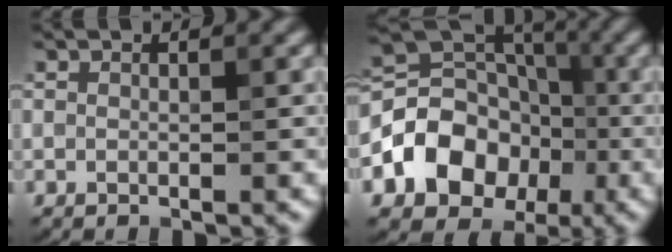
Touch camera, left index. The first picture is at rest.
{"total": 8.2, "force": [-2.6, 6.5, 4.2], "torque": [-0.054, 0.002, -0.058]}